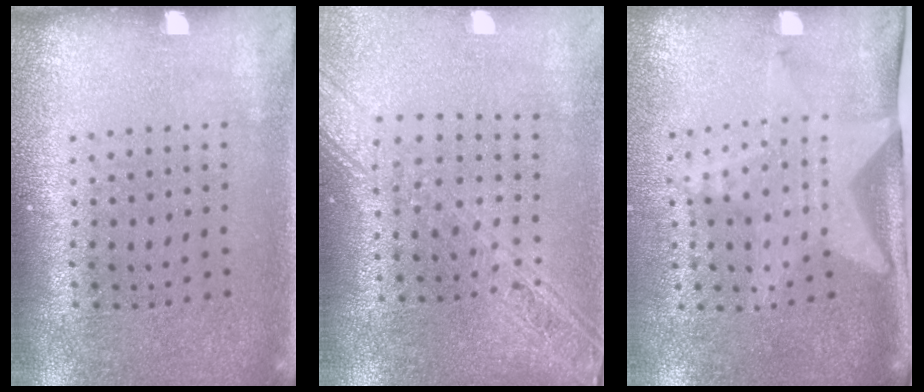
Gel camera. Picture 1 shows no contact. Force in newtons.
{"total": 2.2, "press": 1.9, "slide": 1.2}
{"total": 2.0, "press": 1.5, "slide": 1.4}